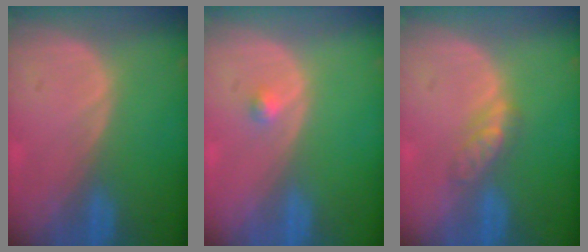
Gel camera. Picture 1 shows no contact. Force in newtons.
{"total": 1.0, "press": 1.0, "slide": 0.1}
{"total": 3.5, "press": 3.3, "slide": 1.4}